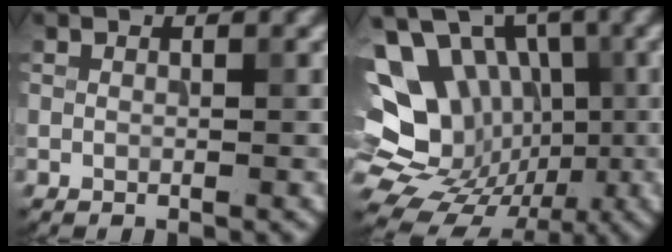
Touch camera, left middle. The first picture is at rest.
{"total": 14.8, "force": [0.3, 12.3, 8.3], "torque": [-0.137, 0.030, -0.006]}